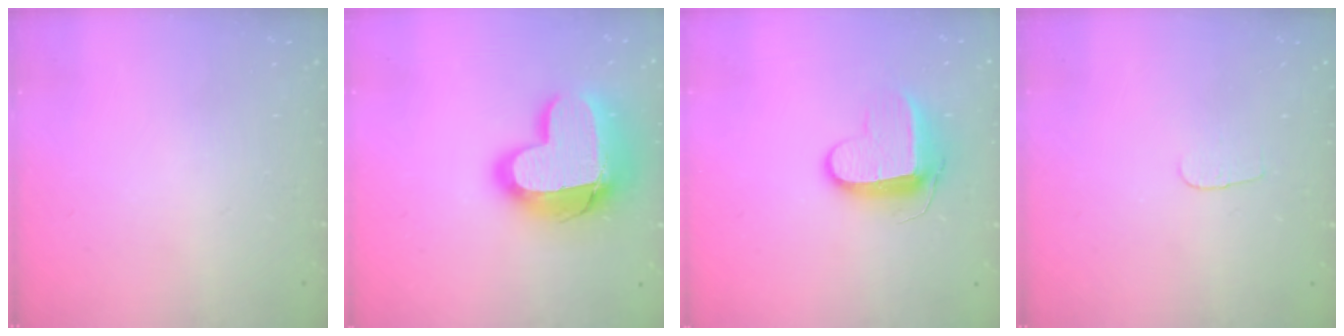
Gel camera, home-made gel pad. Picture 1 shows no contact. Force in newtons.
{"total": 18.9, "press": 18.9, "slide": 1.2}
{"total": 9.7, "press": 9.7, "slide": 0.9}
{"total": 2.9, "press": 2.8, "slide": 0.3}